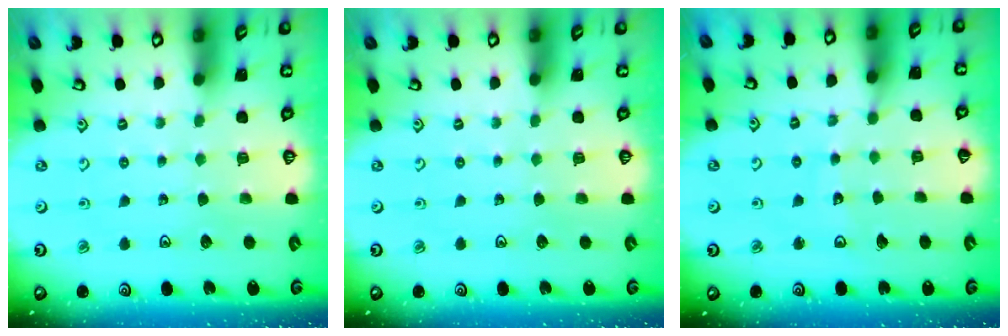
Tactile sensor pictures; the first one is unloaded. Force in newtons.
{"total": 0.0}
{"total": 7.1, "press": 7.0, "slide": 0.8}